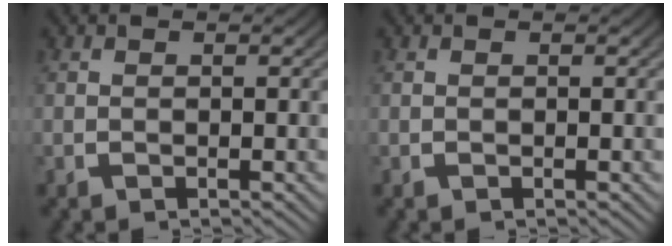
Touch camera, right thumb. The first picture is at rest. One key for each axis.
{"total": 0.0}